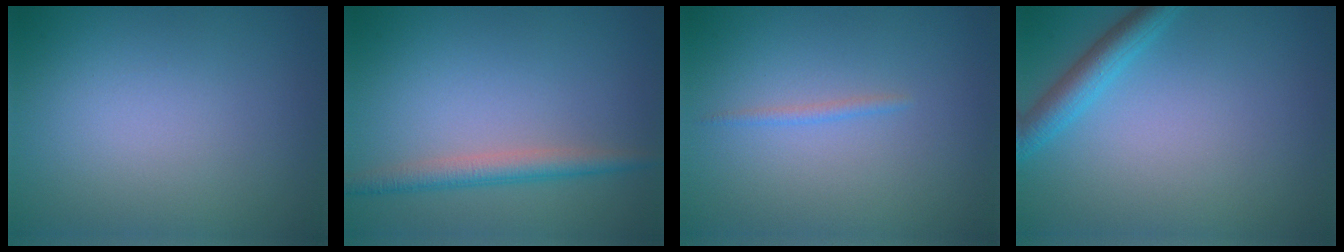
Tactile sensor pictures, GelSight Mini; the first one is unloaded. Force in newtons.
{"total": 2.6, "press": 2.6, "slide": 0.1}
{"total": 0.7, "press": 0.7, "slide": 0.1}
{"total": 2.9, "press": 2.9, "slide": 0.1}